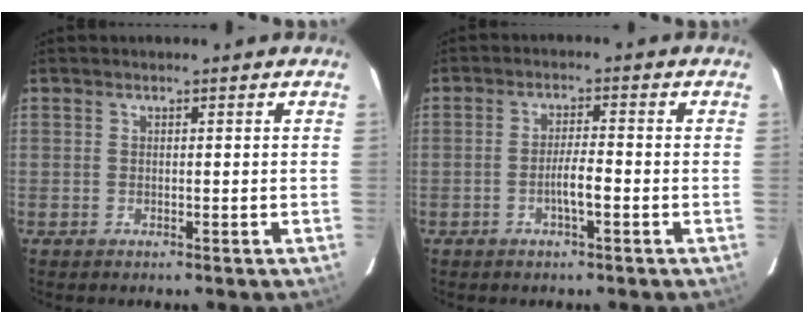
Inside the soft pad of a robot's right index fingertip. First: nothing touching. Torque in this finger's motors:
{"motor_torque": [0.83, -0.33, 0.39, 0.10]}